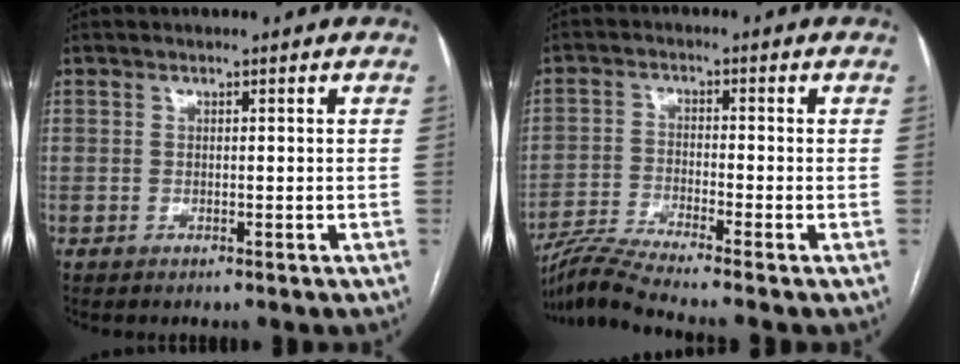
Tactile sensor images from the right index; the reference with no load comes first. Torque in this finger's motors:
{"motor_torque": [-0.01, -0.43, -0.08, 0.00]}